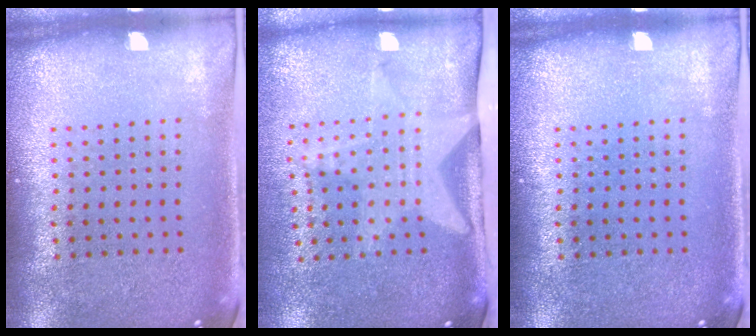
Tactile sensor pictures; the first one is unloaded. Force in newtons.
{"total": 1.9, "press": 1.6, "slide": 1.0}
{"total": 0.0}